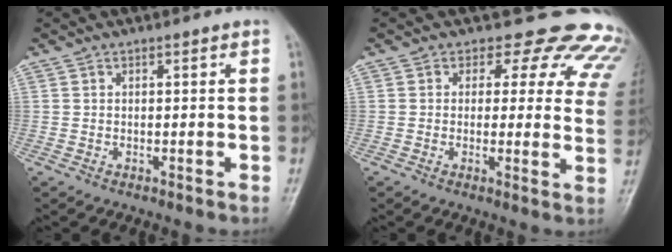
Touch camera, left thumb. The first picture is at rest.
{"total": 14.6, "force": [12.3, 7.1, 3.0], "torque": [0.024, -0.072, 0.102]}